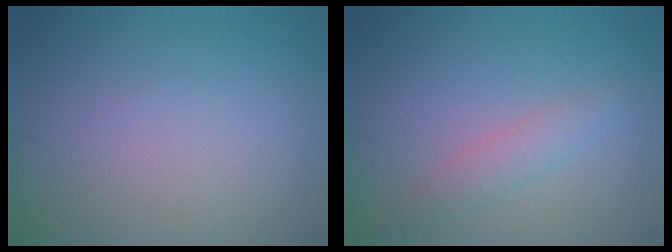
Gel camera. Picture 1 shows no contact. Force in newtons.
{"total": 2.1, "press": 2.1, "slide": 0.1}